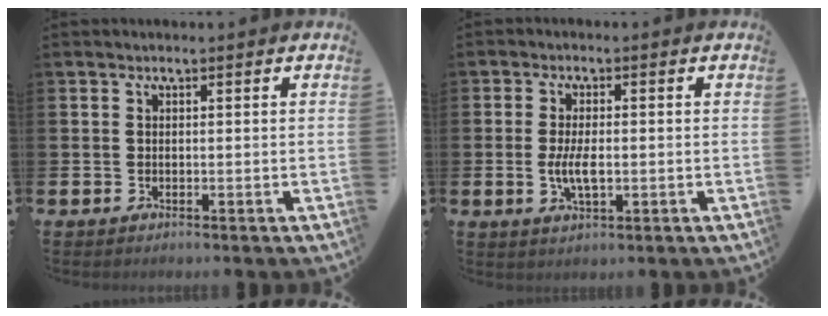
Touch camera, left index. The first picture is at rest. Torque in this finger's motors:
{"motor_torque": [0.85, 0.11, 0.17, 0.18]}